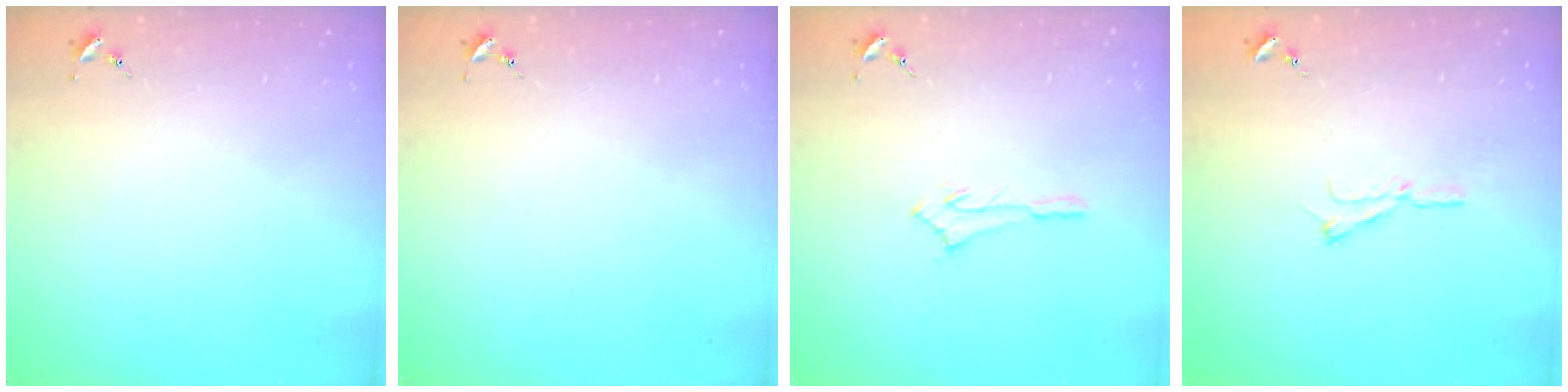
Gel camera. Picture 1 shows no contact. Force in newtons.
{"total": 0.0}
{"total": 2.6, "press": 2.6, "slide": 0.4}
{"total": 6.8, "press": 6.8, "slide": 0.7}